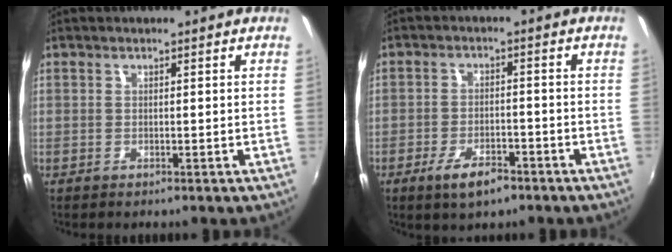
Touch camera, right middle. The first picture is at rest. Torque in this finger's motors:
{"motor_torque": [0.83, -0.54, 0.05, 0.04]}